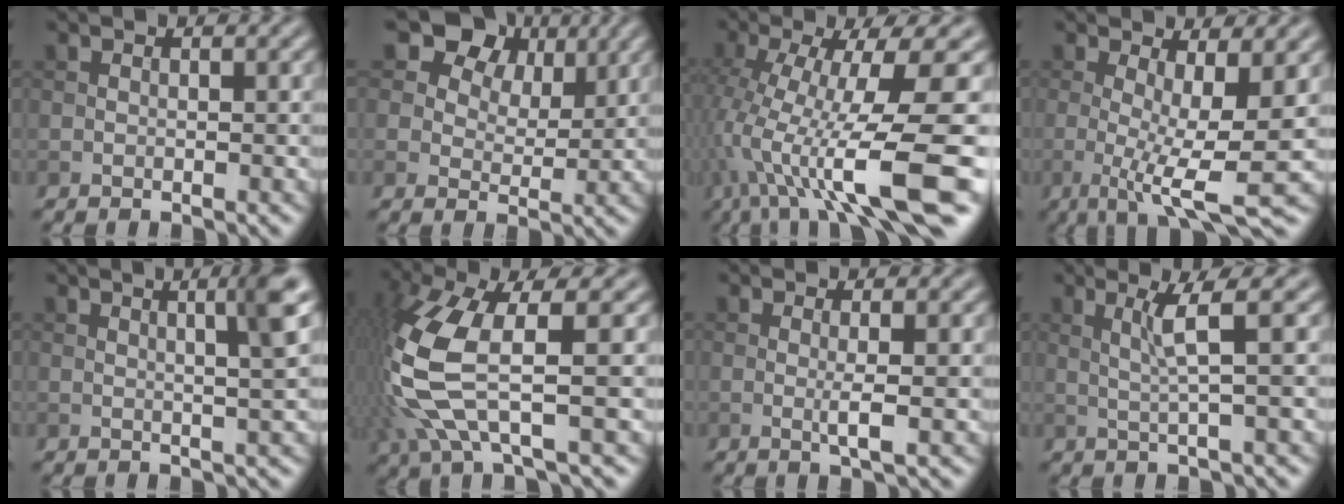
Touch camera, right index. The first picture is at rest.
{"total": 7.6, "force": [4.6, 5.0, 3.4], "torque": [-0.069, -0.003, 0.080]}
{"total": 13.4, "force": [-3.1, 3.4, 12.6], "torque": [-0.221, -0.018, -0.037]}
{"total": 7.2, "force": [-0.8, 1.5, 7.0], "torque": [-0.110, -0.016, -0.012]}
{"total": 4.2, "force": [1.4, 0.7, 3.9], "torque": [-0.048, 0.012, 0.018]}
{"total": 9.3, "force": [-0.7, 3.0, 8.8], "torque": [-0.220, -0.010, -0.018]}
{"total": 1.9, "force": [-0.1, 0.2, 1.9], "torque": [-0.036, -0.003, -0.005]}
{"total": 3.0, "force": [0.7, 0.1, 2.9], "torque": [-0.061, 0.002, 0.018]}